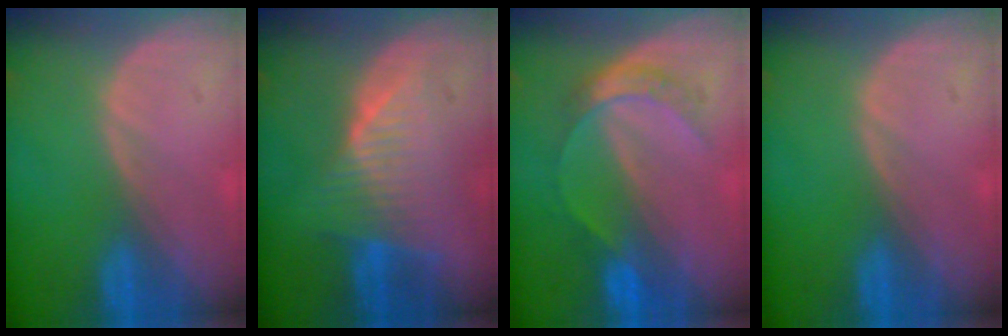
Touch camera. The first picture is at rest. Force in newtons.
{"total": 7.9, "press": 6.9, "slide": 3.9}
{"total": 4.8, "press": 4.7, "slide": 0.5}
{"total": 0.0}